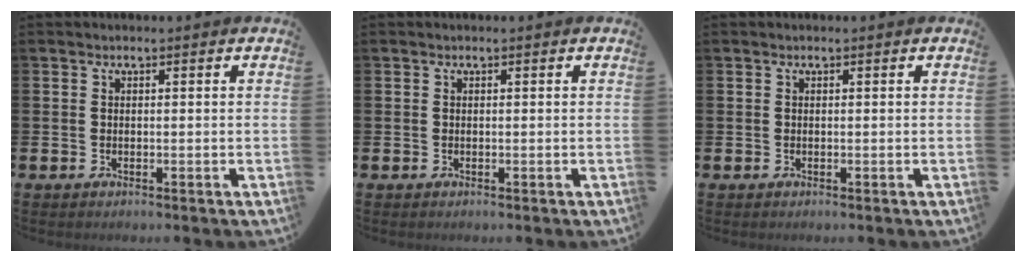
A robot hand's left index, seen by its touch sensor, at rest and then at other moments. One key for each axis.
{"total": 0.0}
{"total": 0.0}